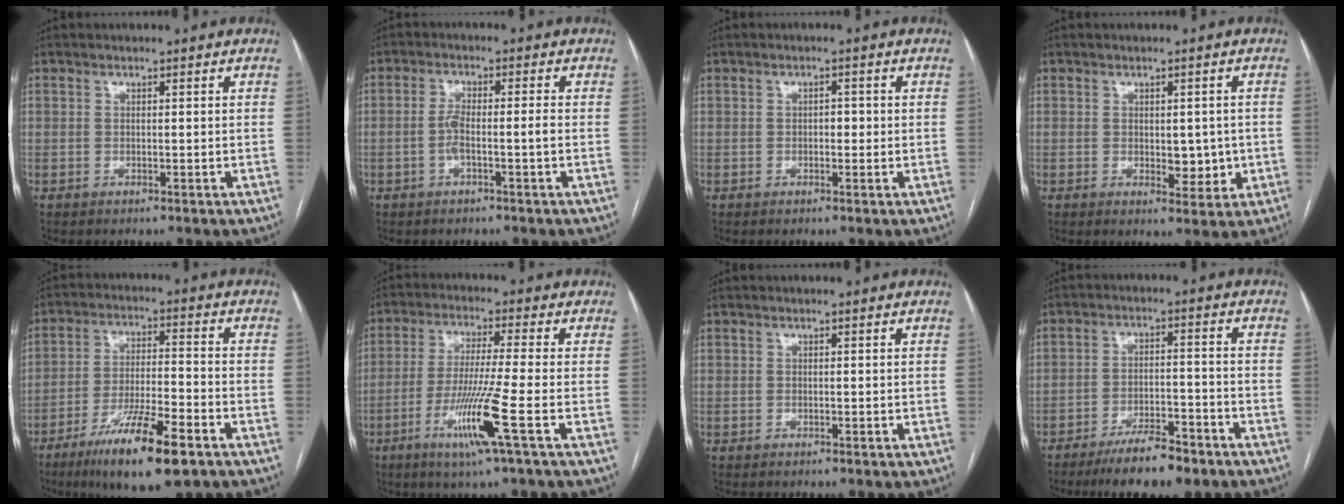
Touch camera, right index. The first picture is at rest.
{"total": 3.6, "force": [-1.2, 0.2, 3.4], "torque": [-0.065, 0.009, -0.022]}
{"total": 1.5, "force": [-0.2, 0.8, 1.2], "torque": [-0.014, 0.005, -0.004]}
{"total": 4.6, "force": [-0.5, 2.6, 3.8], "torque": [-0.043, 0.001, 0.003]}
{"total": 14.0, "force": [-8.4, 1.8, 11.0], "torque": [-0.203, -0.027, -0.141]}
{"total": 10.2, "force": [-4.1, -1.6, 9.2], "torque": [-0.180, -0.025, -0.081]}
{"total": 0.0}
{"total": 9.7, "force": [-7.2, 2.3, 6.0], "torque": [-0.095, -0.005, -0.119]}